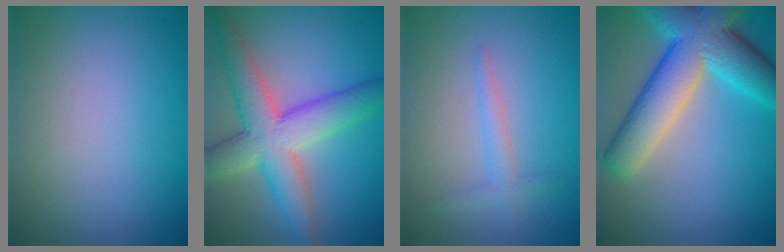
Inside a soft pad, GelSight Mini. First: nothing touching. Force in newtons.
{"total": 7.8, "press": 7.8, "slide": 0.3}
{"total": 1.6, "press": 1.6, "slide": 0.1}
{"total": 10.1, "press": 10.0, "slide": 0.6}